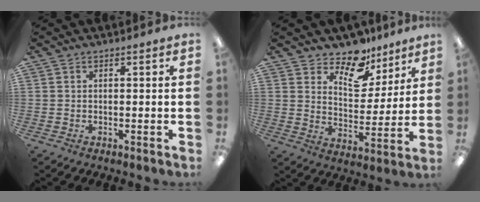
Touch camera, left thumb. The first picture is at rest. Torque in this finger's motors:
{"motor_torque": [0.25, 0.32, -0.16, -0.35, 0.08]}